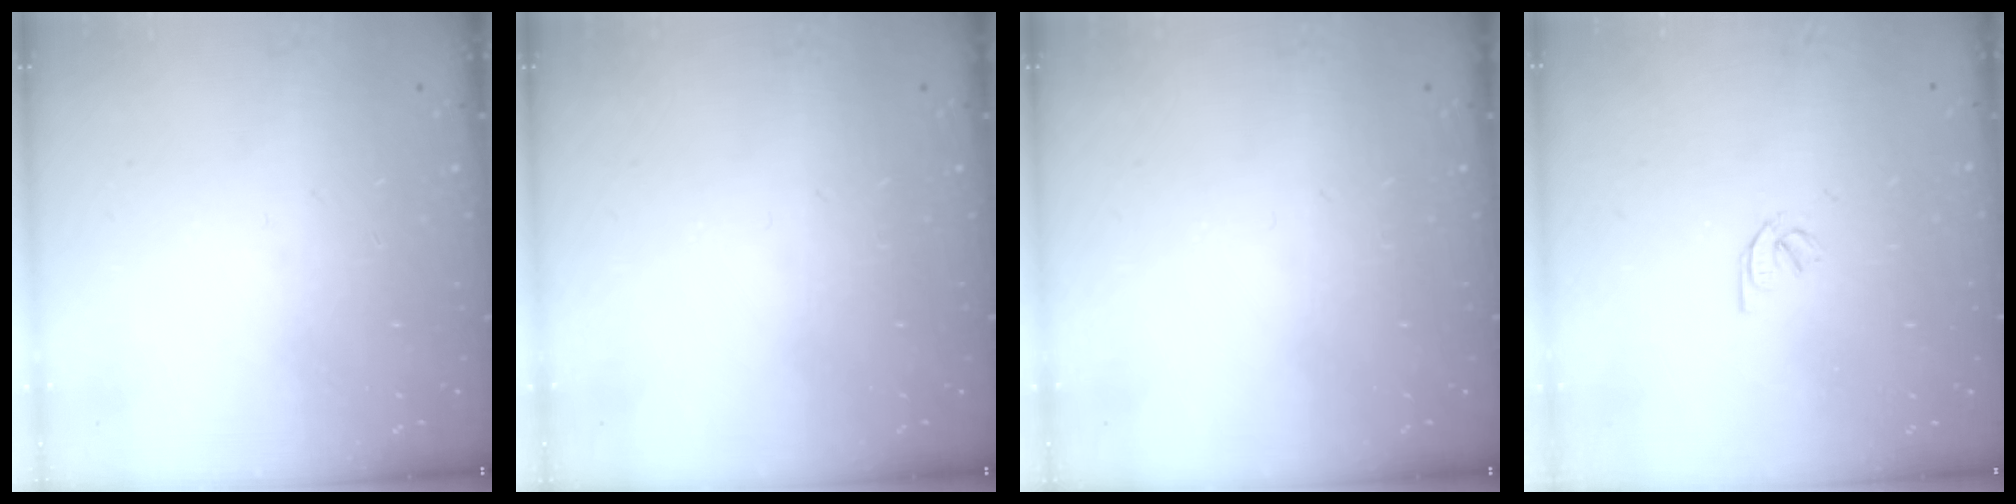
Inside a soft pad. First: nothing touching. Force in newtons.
{"total": 0.0}
{"total": 0.0}
{"total": 2.0, "press": 2.0, "slide": 0.3}